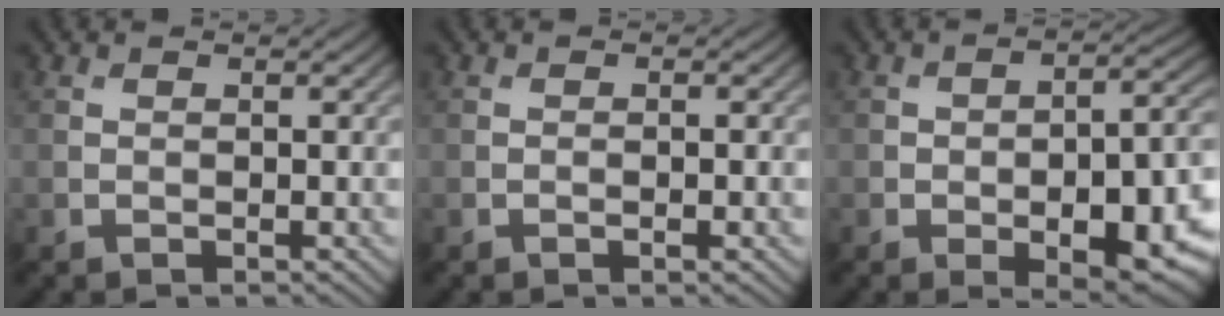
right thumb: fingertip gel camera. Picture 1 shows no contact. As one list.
[{"total": 1.2, "force": [-0.4, 0.2, 1.1], "torque": [-0.018, -0.001, -0.006]}, {"total": 12.8, "force": [-4.5, 5.9, 10.4], "torque": [-0.128, -0.020, -0.053]}]